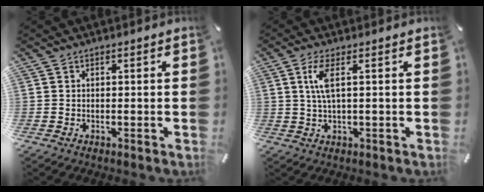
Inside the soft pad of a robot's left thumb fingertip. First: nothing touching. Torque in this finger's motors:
{"motor_torque": [0.17, 0.14, 0.75, -0.32, 0.29]}